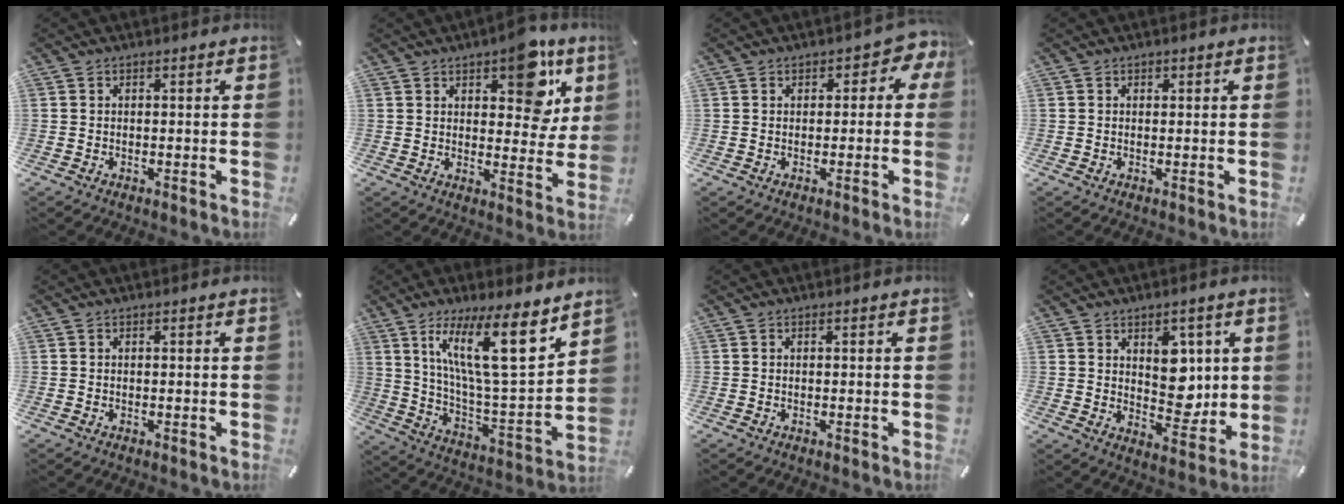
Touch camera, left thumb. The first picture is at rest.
{"total": 13.5, "force": [6.2, 7.3, 9.5], "torque": [-0.105, -0.027, 0.100]}
{"total": 3.6, "force": [0.7, 2.6, 2.4], "torque": [-0.018, -0.003, 0.004]}
{"total": 0.6, "force": [0.2, 0.6, 0.1], "torque": [-0.001, 0.004, 0.004]}
{"total": 0.0}
{"total": 19.8, "force": [11.5, 5.1, 15.2], "torque": [-0.269, -0.063, 0.180]}
{"total": 0.0}
{"total": 8.8, "force": [3.0, 6.7, 4.9], "torque": [-0.045, -0.018, 0.052]}